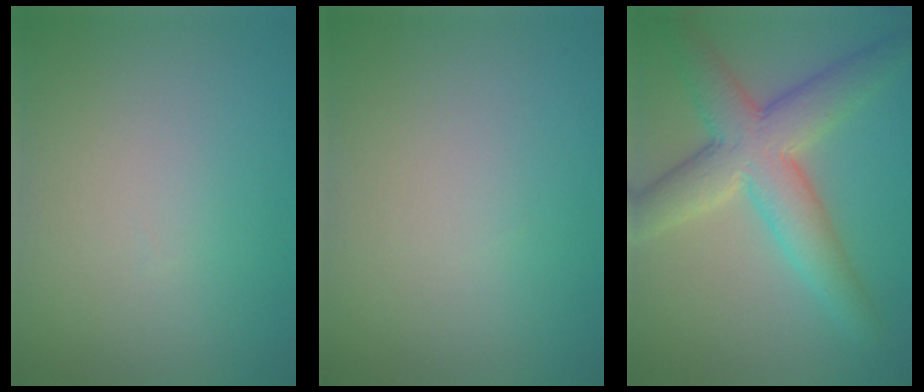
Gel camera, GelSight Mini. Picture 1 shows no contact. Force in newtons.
{"total": 0.0}
{"total": 7.6, "press": 7.6, "slide": 0.4}